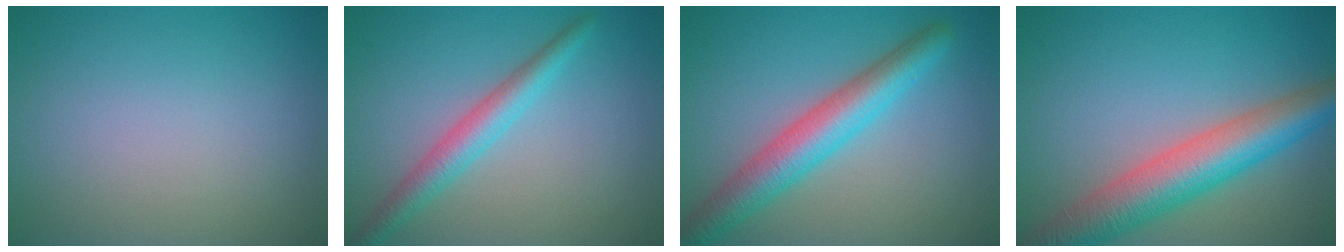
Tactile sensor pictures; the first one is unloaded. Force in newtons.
{"total": 3.4, "press": 3.4, "slide": 0.1}
{"total": 5.6, "press": 5.6, "slide": 0.1}
{"total": 7.9, "press": 7.9, "slide": 0.4}